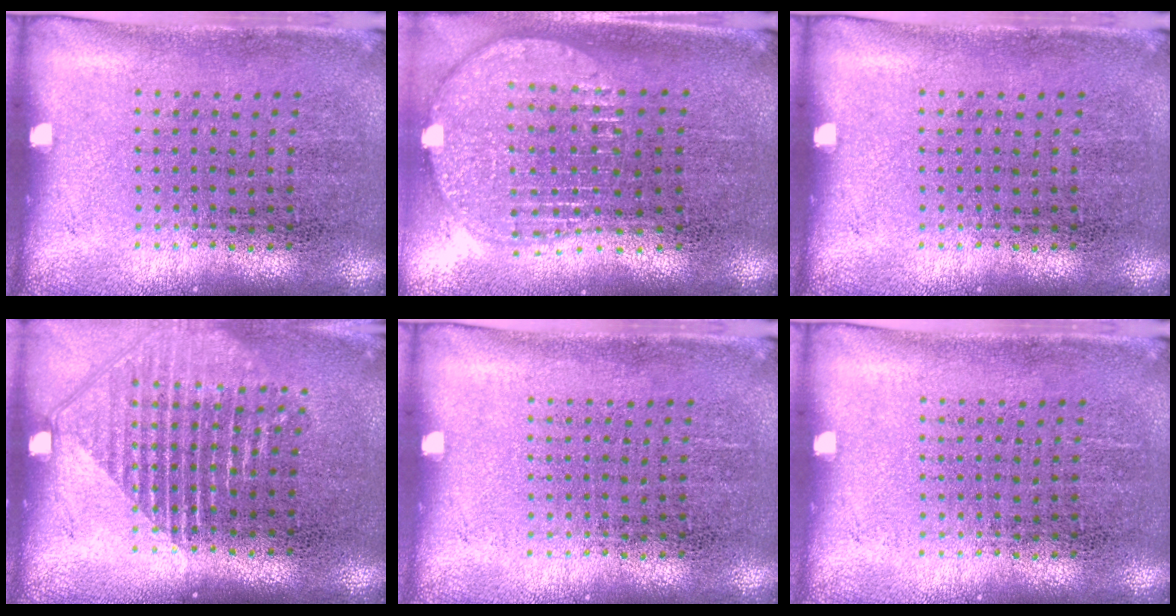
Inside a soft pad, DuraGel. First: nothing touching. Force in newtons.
{"total": 1.9, "press": 1.6, "slide": 1.0}
{"total": 0.0}
{"total": 1.5, "press": 1.4, "slide": 0.6}
{"total": 0.0}
{"total": 0.0}